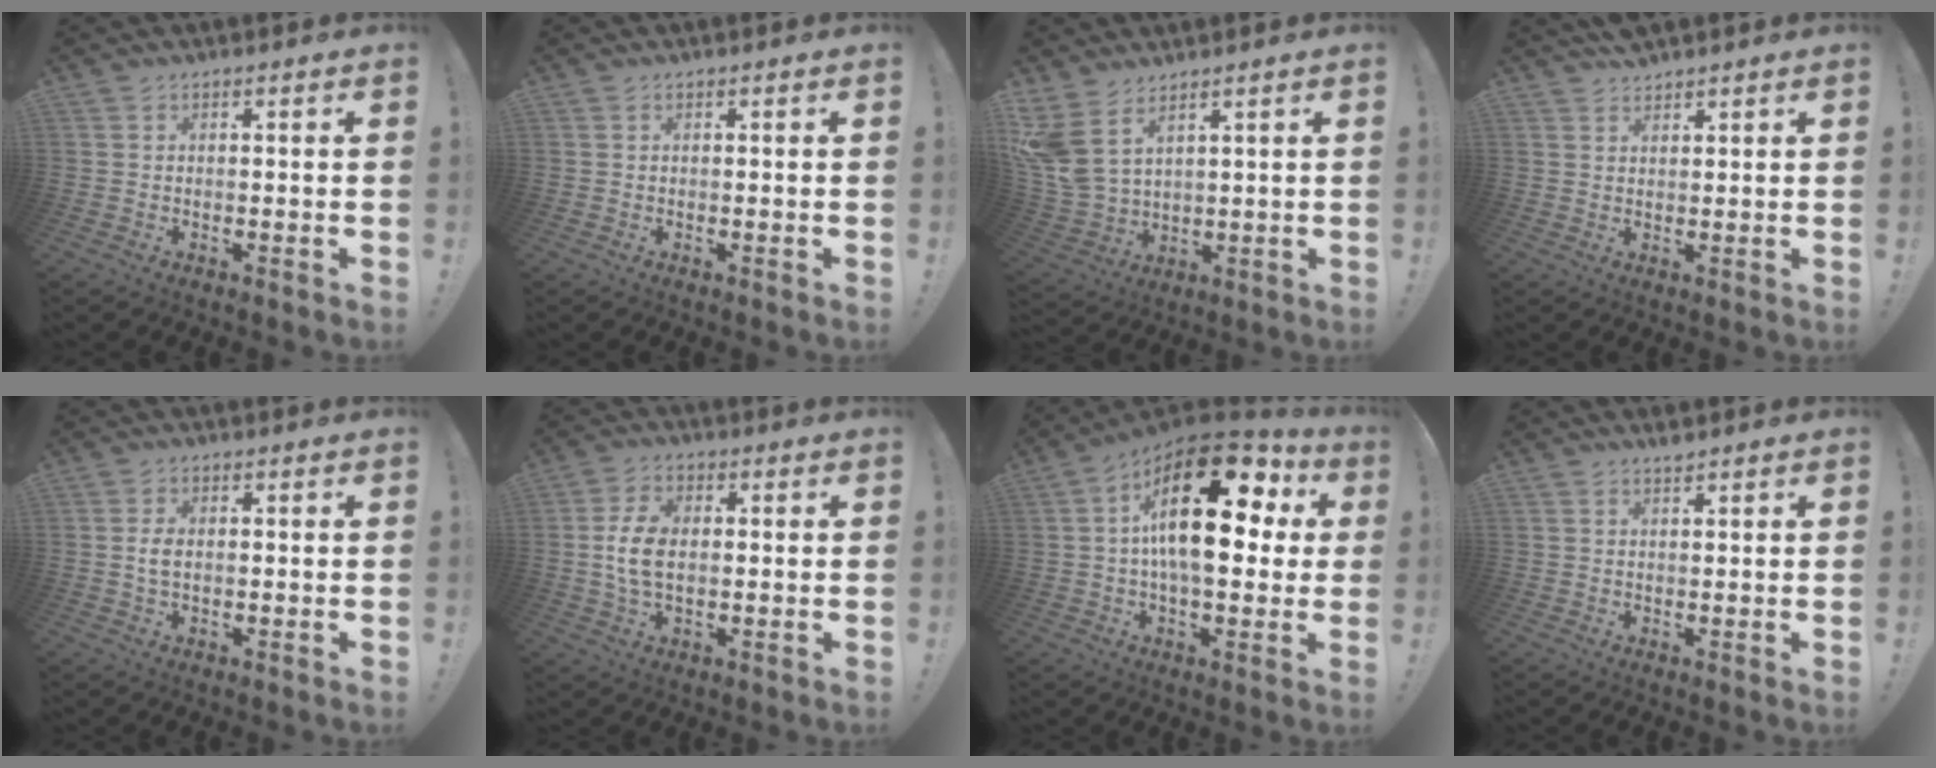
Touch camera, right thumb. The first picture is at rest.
{"total": 0.0}
{"total": 9.4, "force": [5.8, 4.9, 5.6], "torque": [-0.135, -0.036, 0.116]}
{"total": 2.8, "force": [2.6, 0.7, 0.6], "torque": [-0.008, -0.017, 0.050]}
{"total": 3.0, "force": [-0.2, 1.7, 2.4], "torque": [-0.051, 0.002, -0.004]}
{"total": 9.2, "force": [-0.2, 5.8, 7.1], "torque": [-0.141, 0.005, -0.001]}
{"total": 26.2, "force": [5.5, 12.7, 22.3], "torque": [-0.364, -0.019, 0.093]}
{"total": 1.5, "force": [1.4, 0.0, 0.6], "torque": [-0.005, -0.007, 0.024]}